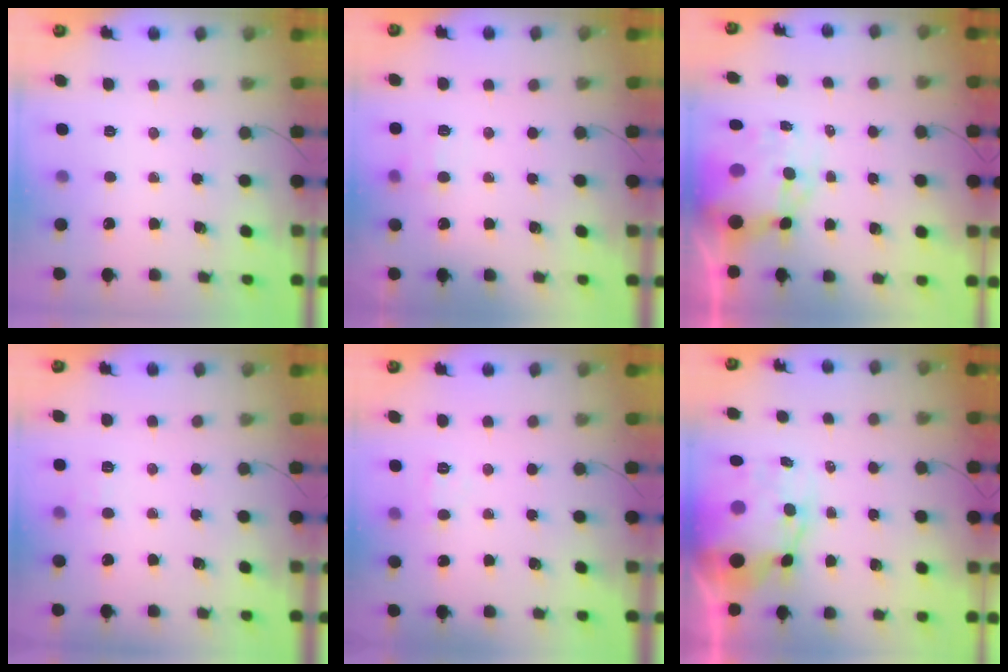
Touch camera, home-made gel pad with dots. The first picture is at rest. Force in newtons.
{"total": 8.8, "press": 8.6, "slide": 1.7}
{"total": 11.8, "press": 11.4, "slide": 3.3}
{"total": 4.3, "press": 4.1, "slide": 1.4}
{"total": 5.0, "press": 4.8, "slide": 1.1}
{"total": 10.6, "press": 10.1, "slide": 3.0}